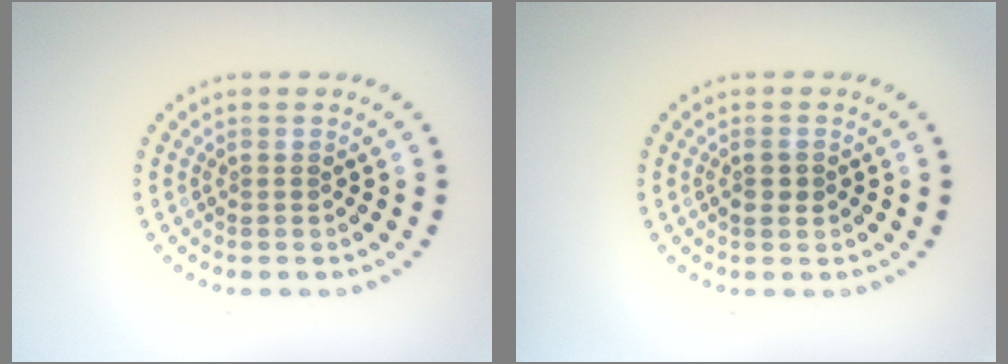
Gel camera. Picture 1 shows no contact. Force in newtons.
{"total": 1.2, "press": 1.2, "slide": 0.2}